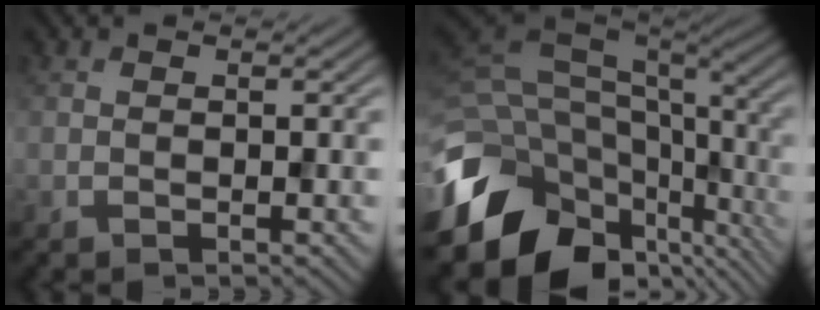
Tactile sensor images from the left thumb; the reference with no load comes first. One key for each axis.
{"total": 17.4, "fx": -6.1, "fy": 12.1, "fz": 10.9, "tx": -0.268, "ty": -0.052, "tz": -0.072}